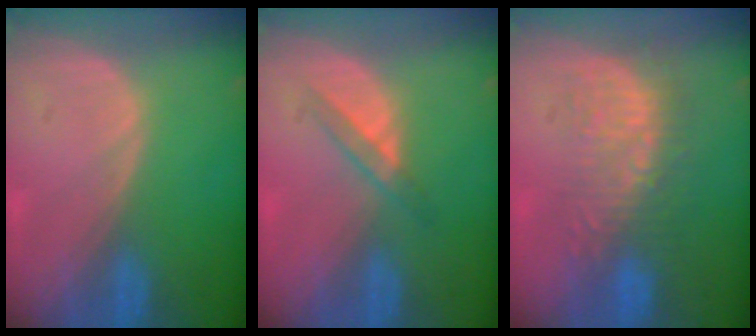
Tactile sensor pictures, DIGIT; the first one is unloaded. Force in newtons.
{"total": 2.9, "press": 2.8, "slide": 1.0}
{"total": 8.7, "press": 8.3, "slide": 2.5}